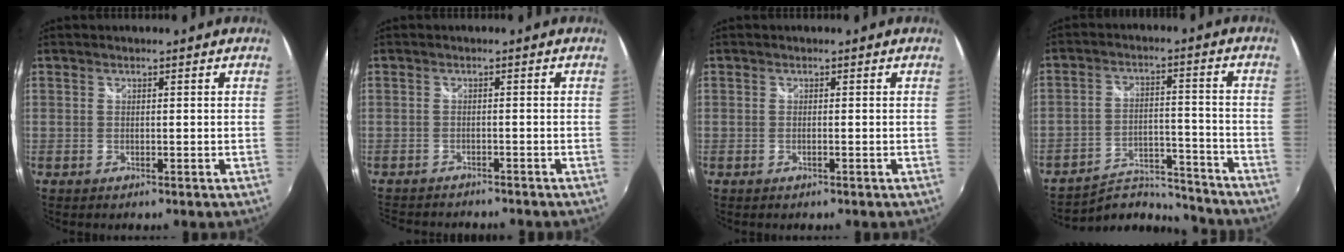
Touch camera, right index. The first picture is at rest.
{"total": 6.6, "force": [-6.1, 1.7, 1.8], "torque": [-0.054, -0.009, -0.095]}
{"total": 0.8, "force": [-0.3, -0.1, 0.7], "torque": [-0.013, -0.001, -0.008]}
{"total": 11.8, "force": [-11.3, 2.8, 1.3], "torque": [-0.032, 0.027, -0.169]}